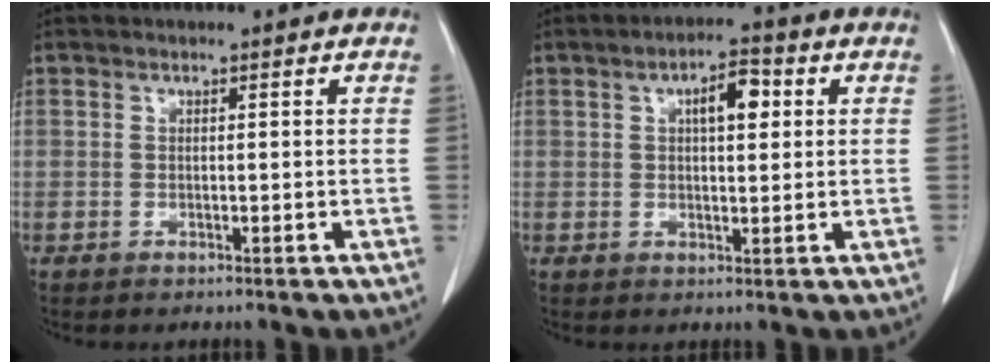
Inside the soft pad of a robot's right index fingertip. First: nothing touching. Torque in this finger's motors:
{"motor_torque": [0.44, 0.40, 0.10, 0.06]}